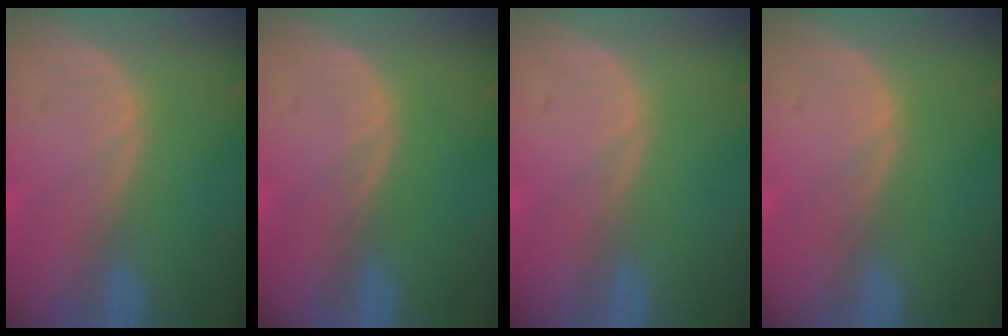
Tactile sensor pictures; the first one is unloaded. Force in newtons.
{"total": 0.0}
{"total": 0.0}
{"total": 0.0}